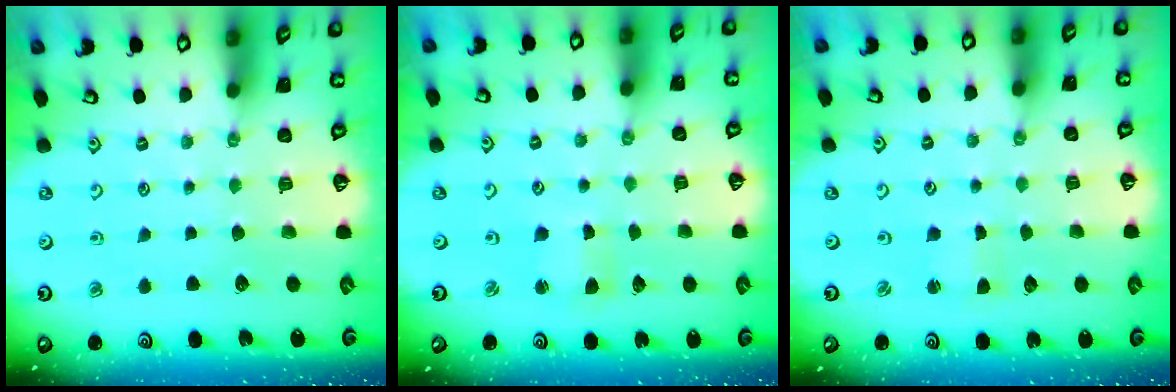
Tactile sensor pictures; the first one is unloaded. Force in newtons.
{"total": 2.4, "press": 2.3, "slide": 0.4}
{"total": 1.3, "press": 1.3, "slide": 0.1}